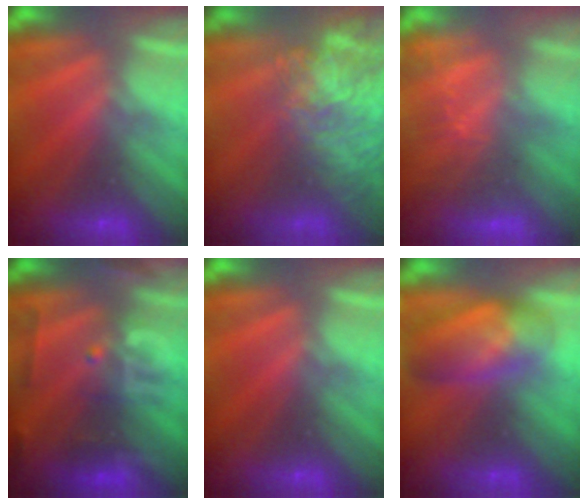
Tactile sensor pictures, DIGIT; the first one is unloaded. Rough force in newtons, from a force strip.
{"total": 10.6}
{"total": 3.3}
{"total": 2.8}
{"total": 0.0}
{"total": 9.8}